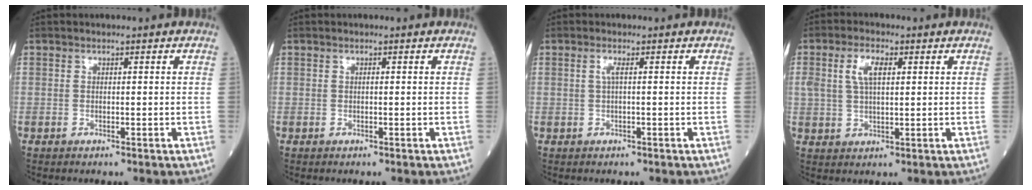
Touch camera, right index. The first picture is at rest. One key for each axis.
{"total": 0.0}
{"total": 1.1, "fx": 0.2, "fy": -0.1, "fz": 1.1, "tx": -0.028, "ty": 0.001, "tz": 0.001}
{"total": 5.0, "fx": 1.6, "fy": 2.0, "fz": 4.3, "tx": -0.091, "ty": 0.011, "tz": 0.035}